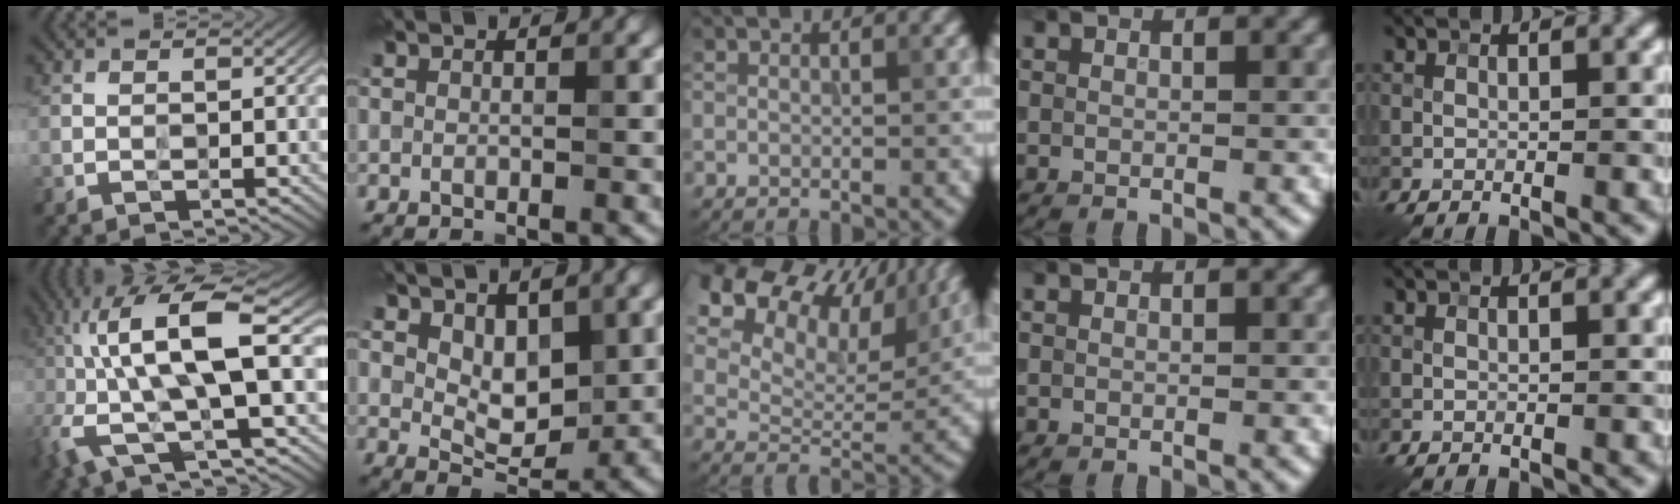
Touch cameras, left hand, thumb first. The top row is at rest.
{"thumb": {"total": 13.4, "force": [-0.5, 2.8, 13.1], "torque": [-0.272, 0.016, -0.012]}, "index": {"total": 3.6, "force": [1.4, 2.2, 2.5], "torque": [-0.047, -0.010, 0.026]}, "middle": {"total": 13.9, "force": [8.4, 8.0, 7.7], "torque": [-0.148, 0.038, 0.134]}}